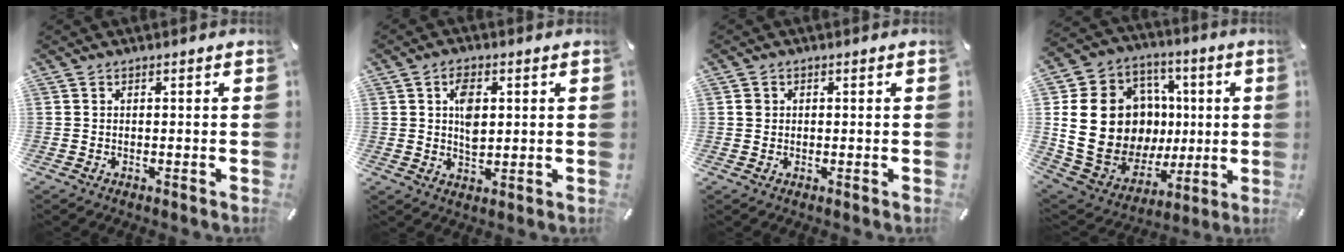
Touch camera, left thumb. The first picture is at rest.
{"total": 6.0, "force": [1.3, 3.7, 4.5], "torque": [-0.073, -0.001, 0.018]}
{"total": 1.3, "force": [0.1, 1.2, 0.3], "torque": [0.002, 0.002, -0.001]}
{"total": 25.5, "force": [3.3, 20.6, 14.7], "torque": [-0.285, -0.021, 0.101]}